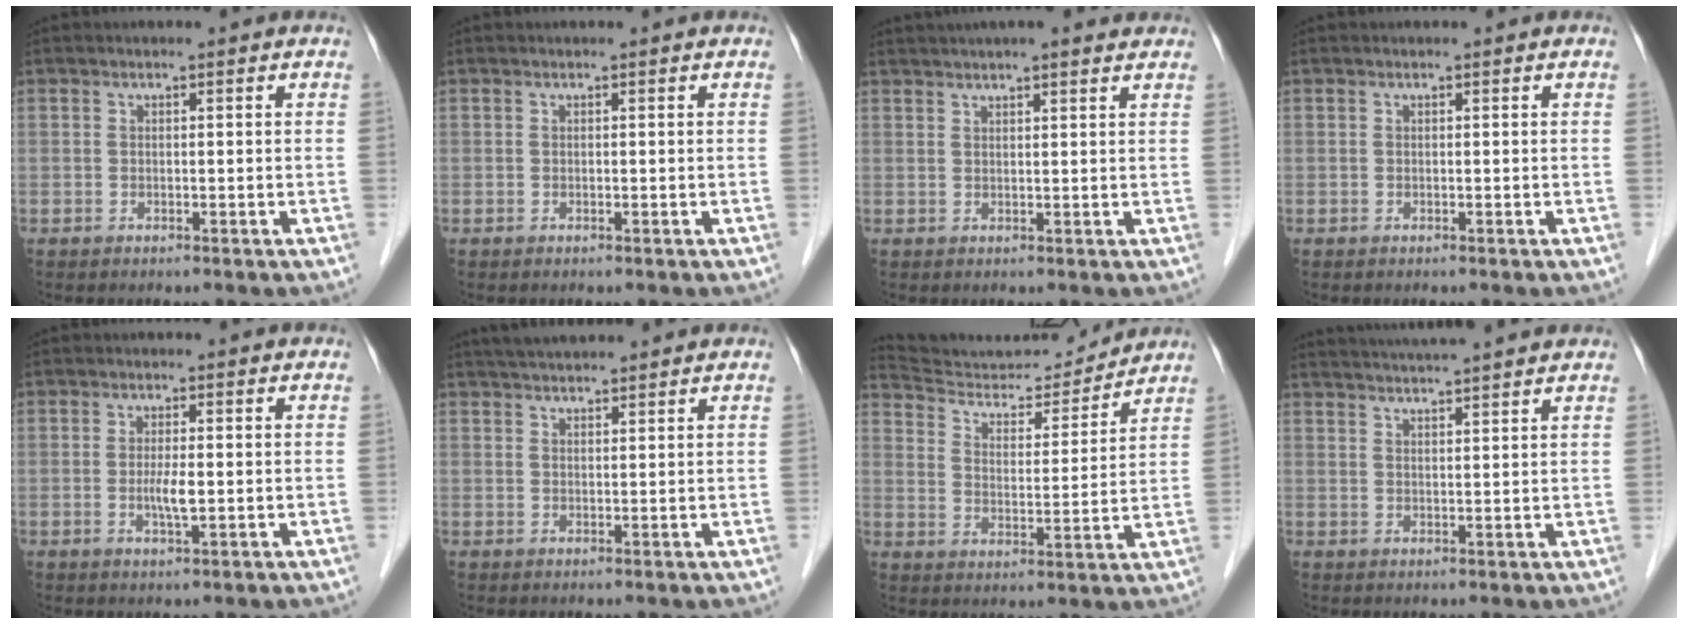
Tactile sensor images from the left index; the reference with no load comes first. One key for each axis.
{"total": 0.0}
{"total": 10.0, "fx": 8.5, "fy": 1.4, "fz": 5.1, "tx": -0.078, "ty": 0.038, "tz": 0.113}
{"total": 0.0}
{"total": 2.7, "fx": -0.3, "fy": 0.4, "fz": 2.7, "tx": -0.055, "ty": -0.004, "tz": -0.005}
{"total": 6.1, "fx": 5.6, "fy": 0.8, "fz": 2.3, "tx": -0.039, "ty": 0.037, "tz": 0.089}
{"total": 13.5, "fx": 13.4, "fy": 1.5, "fz": 1.6, "tx": -0.029, "ty": -0.005, "tz": 0.214}
{"total": 11.1, "fx": 10.3, "fy": 0.1, "fz": 4.3, "tx": -0.074, "ty": 0.030, "tz": 0.141}